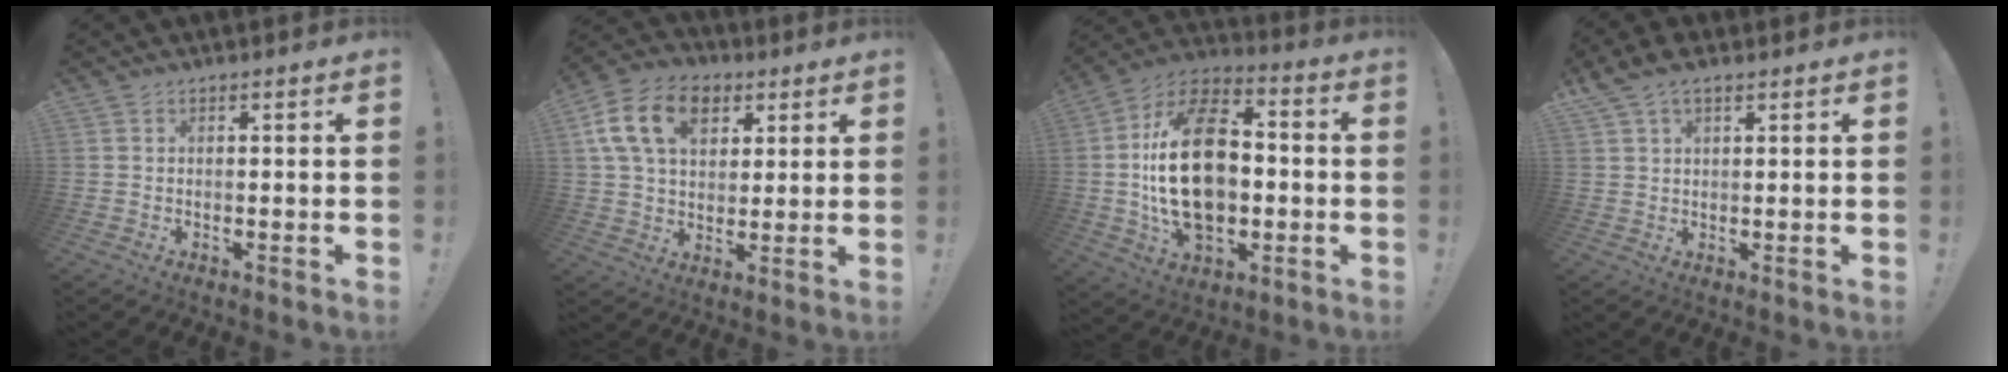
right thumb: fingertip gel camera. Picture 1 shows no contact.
{"total": 16.7, "force": [6.7, 11.5, 10.1], "torque": [-0.168, -0.016, 0.123]}
{"total": 25.7, "force": [-1.0, 16.6, 19.7], "torque": [-0.350, 0.021, -0.006]}
{"total": 5.1, "force": [3.3, 2.3, 3.1], "torque": [-0.060, -0.004, 0.064]}